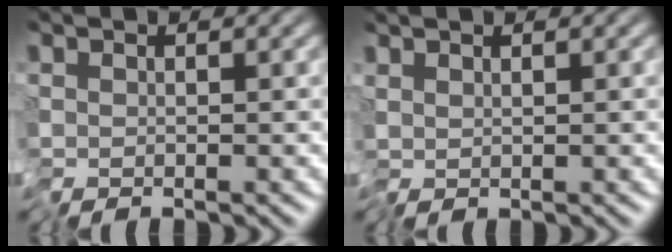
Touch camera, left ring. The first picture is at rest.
{"total": 0.6, "force": [0.3, 0.1, 0.6], "torque": [-0.005, 0.004, 0.006]}